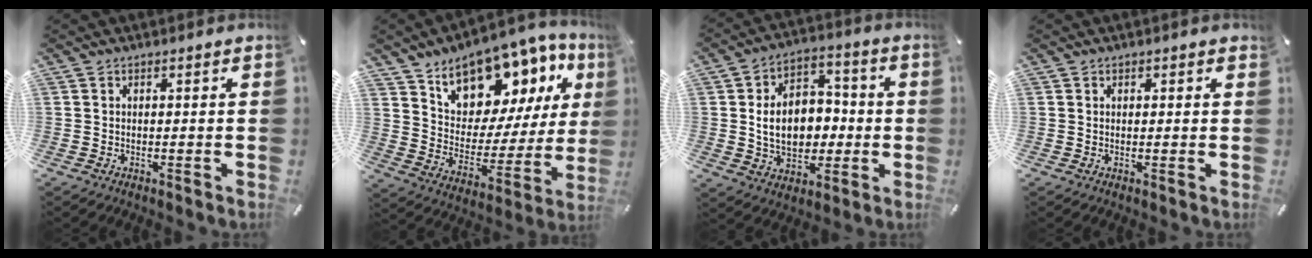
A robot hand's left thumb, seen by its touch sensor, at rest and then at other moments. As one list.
[{"total": 13.9, "force": [11.4, 7.3, 3.3], "torque": [-0.062, -0.113, 0.201]}, {"total": 13.1, "force": [-0.8, 10.0, 8.5], "torque": [-0.143, 0.016, -0.010]}, {"total": 0.7, "force": [0.4, 0.6, 0.1], "torque": [0.008, -0.002, 0.006]}]